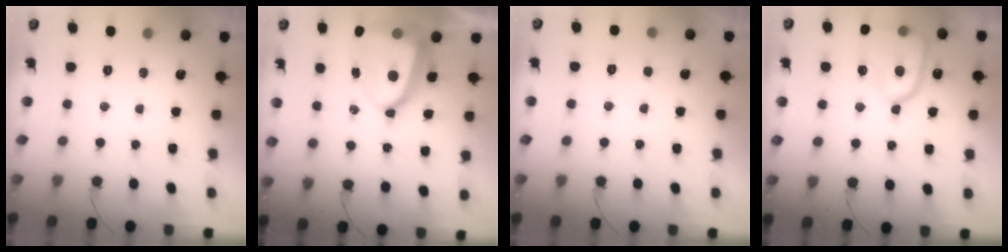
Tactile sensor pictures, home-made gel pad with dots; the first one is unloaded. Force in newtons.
{"total": 11.9, "press": 11.7, "slide": 1.9}
{"total": 2.0, "press": 2.0, "slide": 0.3}
{"total": 13.5, "press": 13.5, "slide": 1.3}